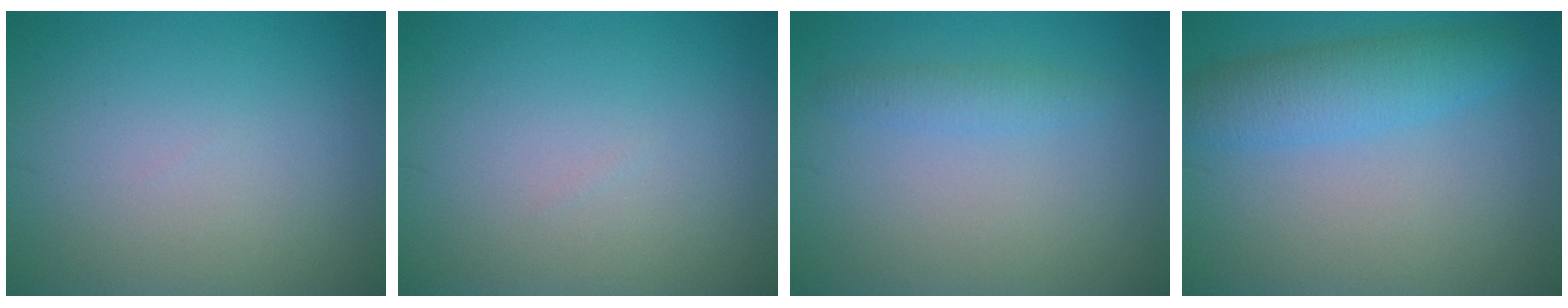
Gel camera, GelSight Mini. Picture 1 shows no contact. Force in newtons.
{"total": 0.0}
{"total": 1.5, "press": 1.5, "slide": 0.1}
{"total": 4.3, "press": 4.3, "slide": 0.1}